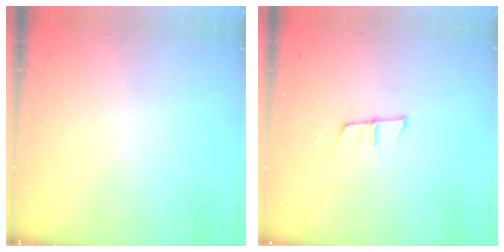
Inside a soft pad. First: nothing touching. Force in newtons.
{"total": 6.9, "press": 6.3, "slide": 2.8}